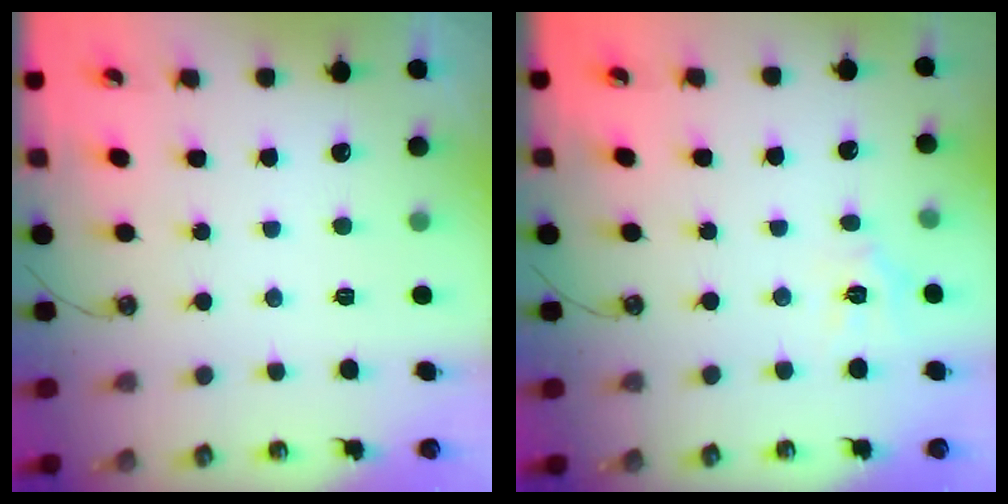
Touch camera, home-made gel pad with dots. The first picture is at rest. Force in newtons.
{"total": 4.2, "press": 4.2, "slide": 0.3}